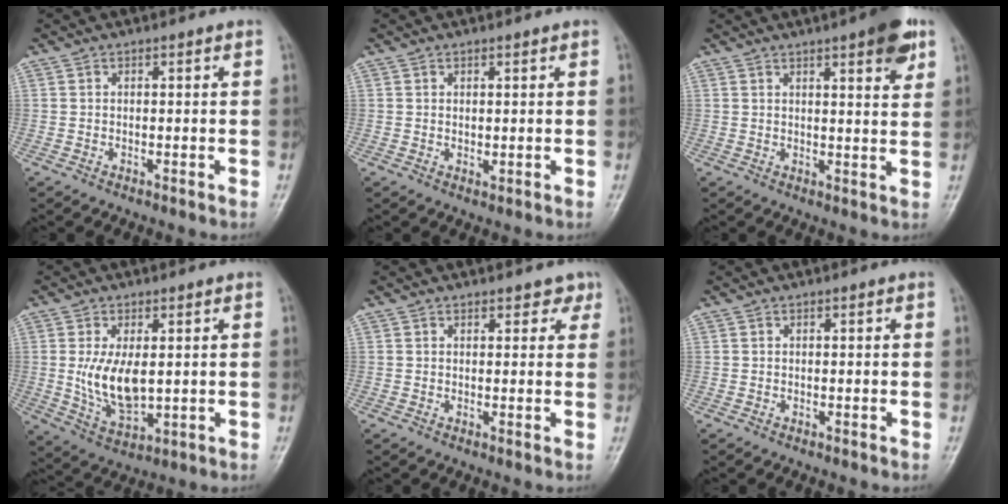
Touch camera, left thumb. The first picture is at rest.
{"total": 1.0, "force": [0.5, 0.5, 0.7], "torque": [-0.013, -0.006, 0.010]}
{"total": 7.9, "force": [4.4, 1.9, 6.3], "torque": [-0.070, -0.017, 0.053]}
{"total": 8.7, "force": [0.8, 4.5, 7.5], "torque": [-0.135, -0.018, 0.029]}
{"total": 2.5, "force": [1.8, 1.5, 0.8], "torque": [0.016, -0.007, 0.016]}
{"total": 0.0}